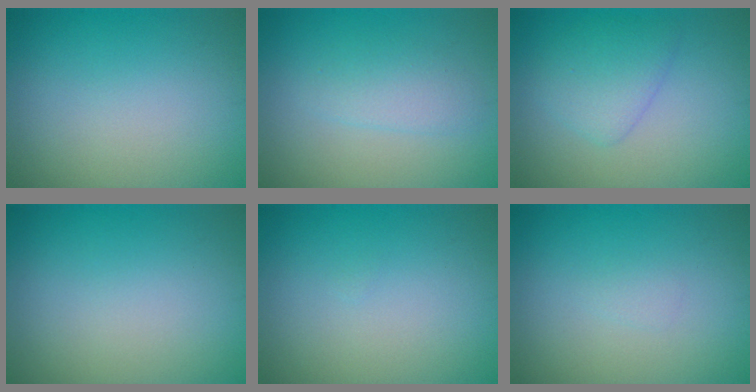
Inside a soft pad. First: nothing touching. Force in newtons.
{"total": 2.0, "press": 1.9, "slide": 0.1}
{"total": 2.7, "press": 2.7, "slide": 0.1}
{"total": 0.0}
{"total": 0.0}
{"total": 0.6, "press": 0.6, "slide": 0.1}